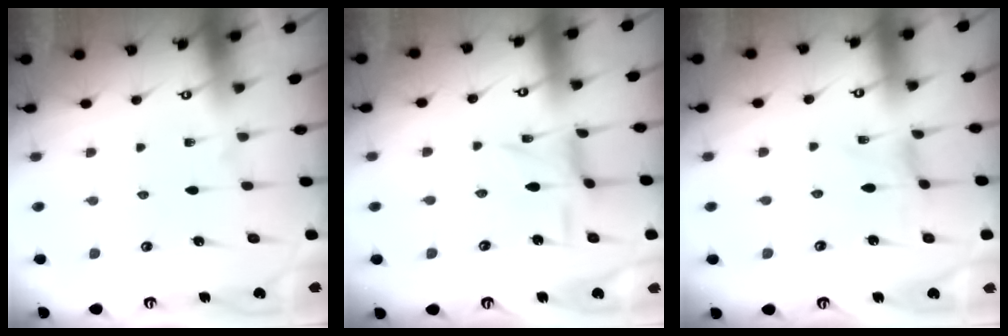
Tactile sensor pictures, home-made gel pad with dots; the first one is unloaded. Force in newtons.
{"total": 1.6, "press": 1.6, "slide": 0.5}
{"total": 0.0}